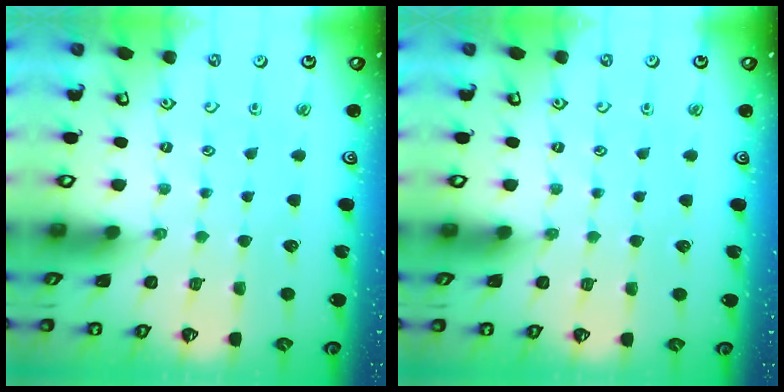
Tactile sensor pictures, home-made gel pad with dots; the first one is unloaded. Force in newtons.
{"total": 0.0}